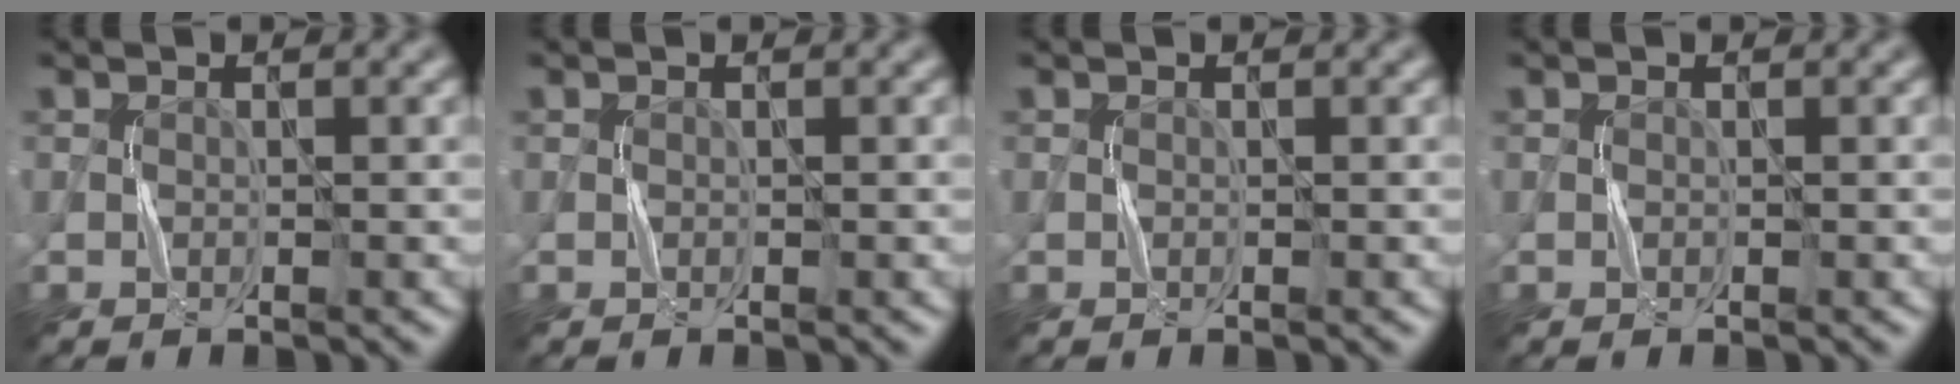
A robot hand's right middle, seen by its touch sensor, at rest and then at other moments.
{"total": 0.0}
{"total": 0.0}
{"total": 0.0}